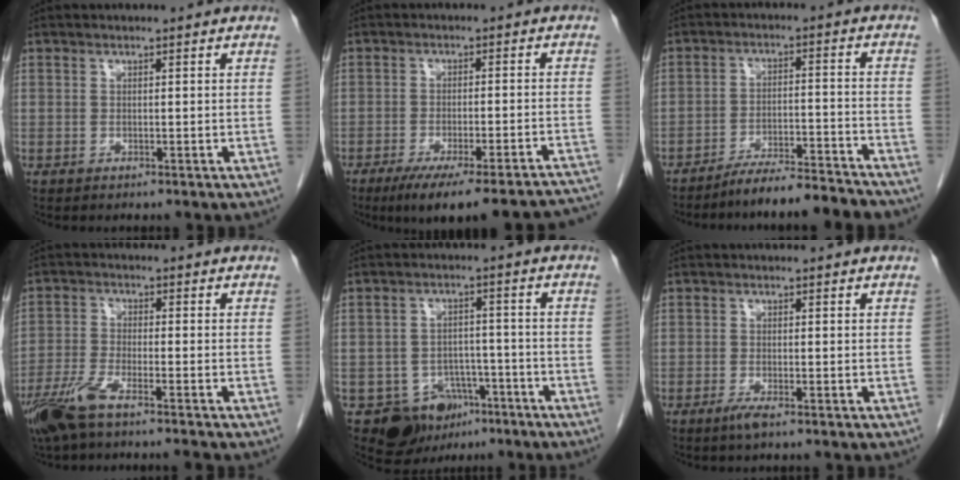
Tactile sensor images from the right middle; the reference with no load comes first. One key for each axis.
{"total": 19.9, "fx": -17.6, "fy": 1.6, "fz": 9.1, "tx": -0.064, "ty": -0.005, "tz": -0.224}
{"total": 12.1, "fx": -11.1, "fy": 0.6, "fz": 4.6, "tx": -0.052, "ty": 0.010, "tz": -0.167}
{"total": 7.6, "fx": -5.7, "fy": 0.5, "fz": 5.0, "tx": -0.101, "ty": -0.019, "tz": -0.110}
{"total": 7.7, "fx": -4.6, "fy": 5.9, "fz": 1.9, "tx": -0.022, "ty": 0.010, "tz": -0.063}
{"total": 1.7, "fx": -1.1, "fy": 0.0, "fz": 1.3, "tx": -0.029, "ty": -0.005, "tz": -0.023}